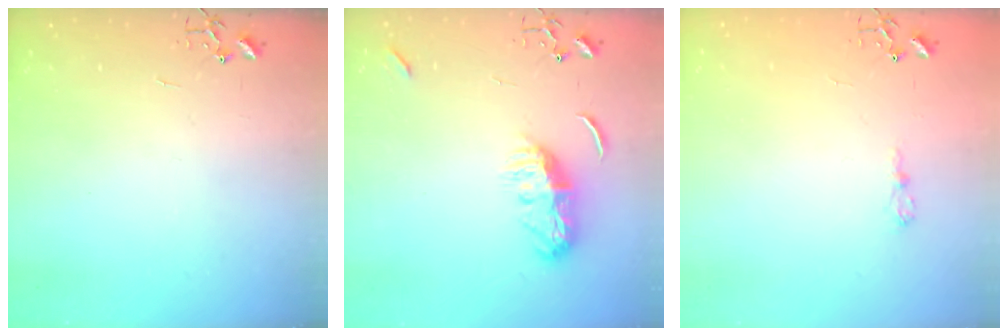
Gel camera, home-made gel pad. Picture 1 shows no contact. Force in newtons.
{"total": 9.1, "press": 9.1, "slide": 0.8}
{"total": 6.0, "press": 6.0, "slide": 0.7}